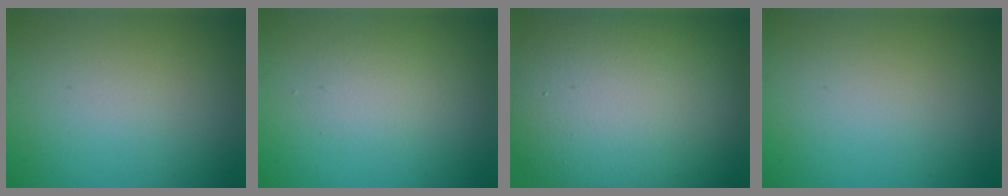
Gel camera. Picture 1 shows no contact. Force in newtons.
{"total": 1.7, "press": 1.7, "slide": 0.1}
{"total": 16.0, "press": 15.9, "slide": 1.5}
{"total": 0.0}